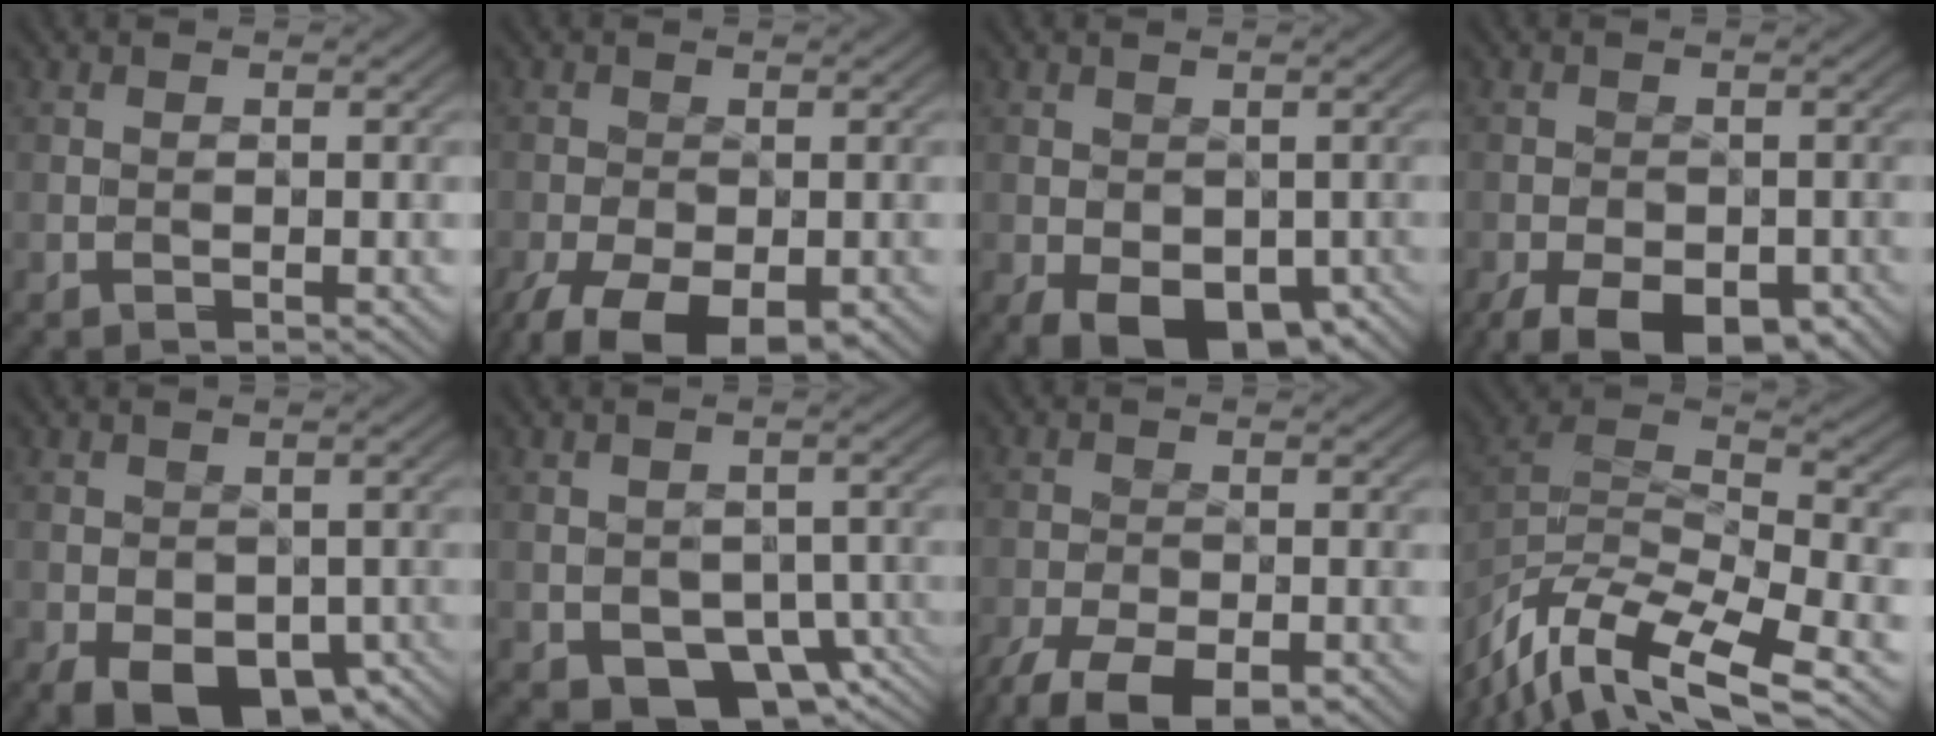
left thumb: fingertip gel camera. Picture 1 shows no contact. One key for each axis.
{"total": 11.5, "fx": -7.1, "fy": 5.2, "fz": 7.5, "tx": -0.132, "ty": -0.042, "tz": -0.101}
{"total": 7.5, "fx": -3.7, "fy": 4.2, "fz": 5.0, "tx": -0.081, "ty": -0.026, "tz": -0.045}
{"total": 9.1, "fx": -5.9, "fy": 4.2, "fz": 5.4, "tx": -0.093, "ty": -0.019, "tz": -0.083}
{"total": 8.3, "fx": -4.3, "fy": 4.7, "fz": 5.4, "tx": -0.084, "ty": -0.028, "tz": -0.053}
{"total": 7.1, "fx": -3.4, "fy": 4.6, "fz": 4.2, "tx": -0.065, "ty": -0.023, "tz": -0.042}
{"total": 10.0, "fx": -7.2, "fy": 4.1, "fz": 5.6, "tx": -0.105, "ty": -0.037, "tz": -0.110}
{"total": 13.3, "fx": -9.4, "fy": 4.0, "fz": 8.6, "tx": -0.213, "ty": -0.013, "tz": -0.156}